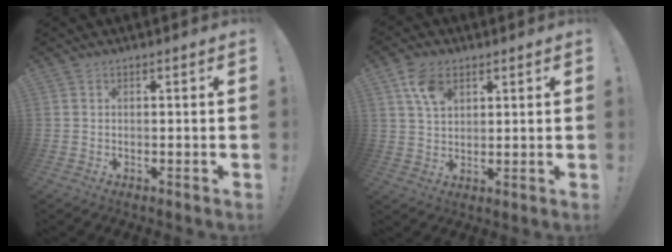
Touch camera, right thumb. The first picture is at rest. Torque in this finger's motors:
{"motor_torque": [0.55, 0.85, -0.05, 0.16, 0.00]}